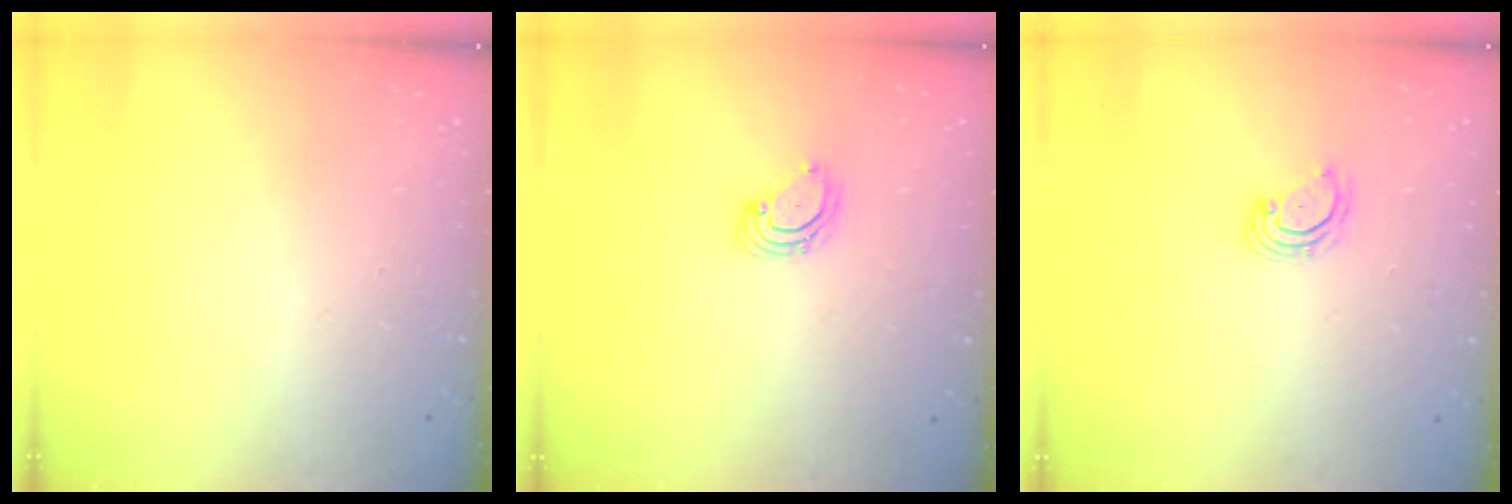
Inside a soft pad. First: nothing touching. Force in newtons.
{"total": 3.6, "press": 3.6, "slide": 0.3}
{"total": 2.9, "press": 2.9, "slide": 0.1}